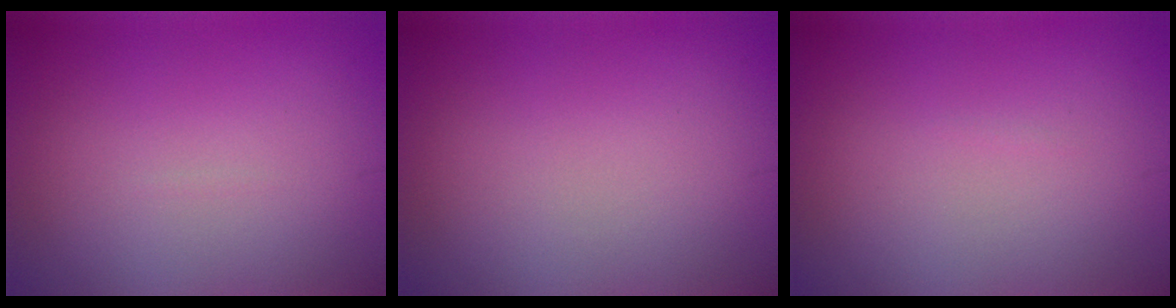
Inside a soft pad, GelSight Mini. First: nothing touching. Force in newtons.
{"total": 0.0}
{"total": 0.0}